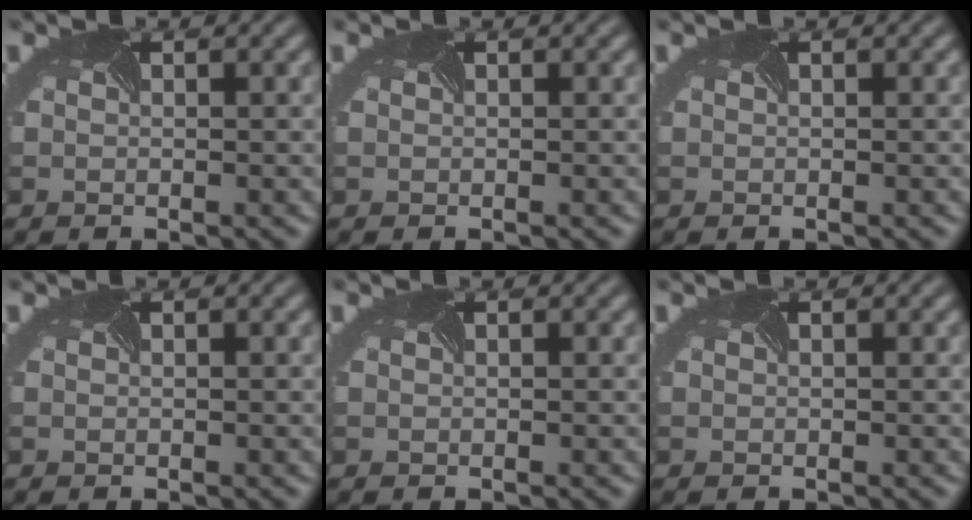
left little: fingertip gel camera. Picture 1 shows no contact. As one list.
[{"total": 0.0}, {"total": 0.0}, {"total": 0.0}, {"total": 0.0}, {"total": 0.0}]